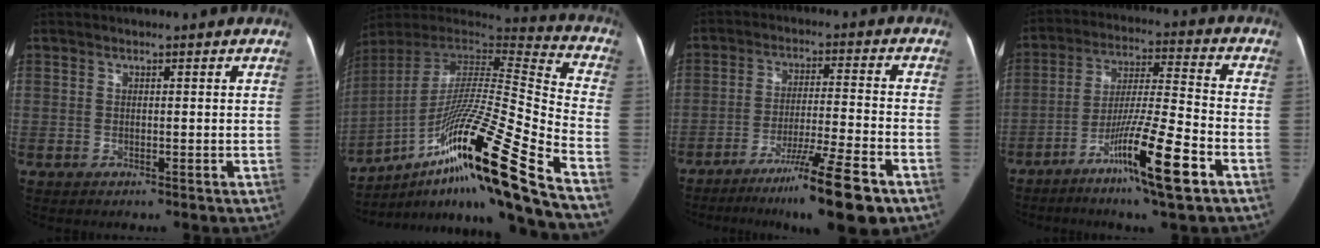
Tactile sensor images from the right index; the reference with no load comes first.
{"total": 28.2, "force": [-15.5, 0.0, 23.5], "torque": [-0.367, -0.012, -0.268]}
{"total": 13.1, "force": [-8.8, -0.6, 9.7], "torque": [-0.154, -0.029, -0.144]}
{"total": 13.9, "force": [-7.3, 0.0, 11.9], "torque": [-0.215, -0.017, -0.127]}